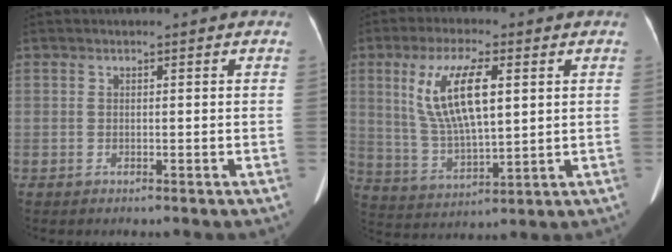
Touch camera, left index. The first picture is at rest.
{"total": 11.4, "force": [3.3, 3.0, 10.5], "torque": [-0.219, -0.001, 0.069]}